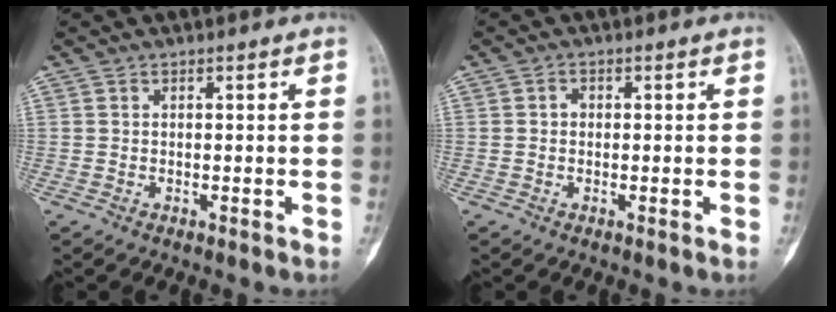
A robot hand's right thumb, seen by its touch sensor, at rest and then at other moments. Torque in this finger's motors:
{"motor_torque": [0.01, 0.00, -0.01, 0.00, -0.07]}